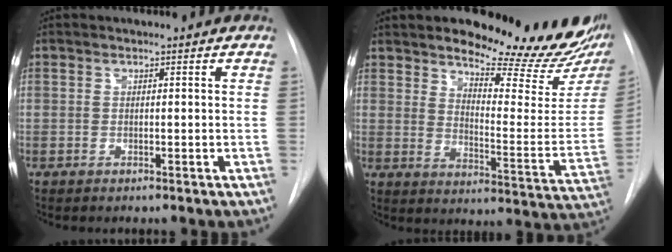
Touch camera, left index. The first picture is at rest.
{"total": 20.3, "force": [17.2, 4.7, 9.8], "torque": [-0.131, -0.095, 0.207]}